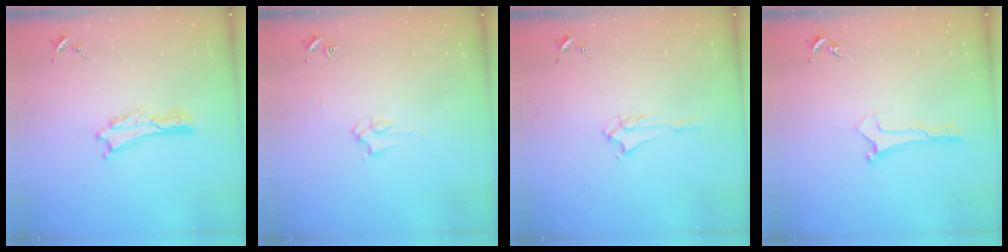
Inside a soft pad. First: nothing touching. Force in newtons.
{"total": 2.8, "press": 2.8, "slide": 0.4}
{"total": 1.4, "press": 1.4, "slide": 0.3}
{"total": 0.0}